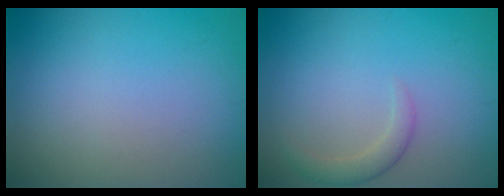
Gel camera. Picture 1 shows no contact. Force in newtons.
{"total": 1.8, "press": 1.8, "slide": 0.2}